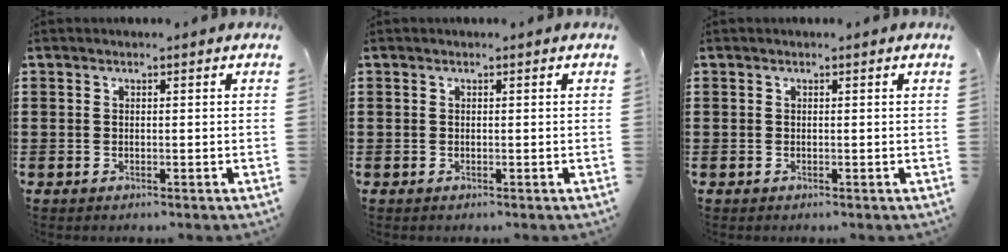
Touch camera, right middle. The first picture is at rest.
{"total": 0.0}
{"total": 0.0}